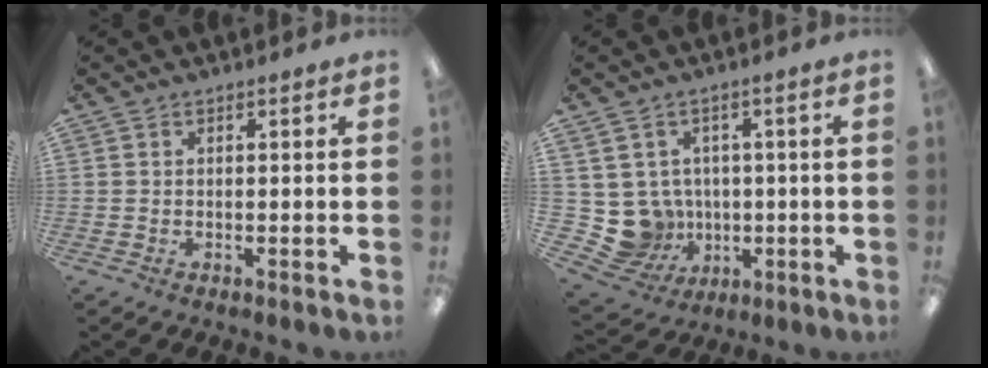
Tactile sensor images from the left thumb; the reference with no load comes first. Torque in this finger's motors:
{"motor_torque": [-0.01, 0.03, 0.05, 0.04, 0.00]}